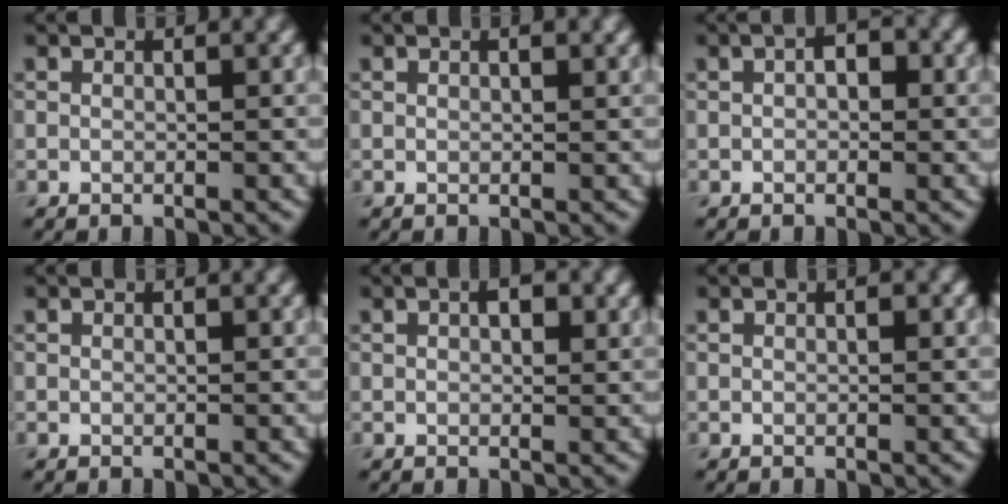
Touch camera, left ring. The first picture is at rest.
{"total": 1.1, "force": [0.6, 0.3, 0.8], "torque": [-0.013, 0.000, 0.009]}
{"total": 2.2, "force": [0.4, 1.2, 1.8], "torque": [-0.025, 0.007, 0.001]}
{"total": 0.0}
{"total": 1.9, "force": [0.7, 1.0, 1.5], "torque": [-0.020, 0.003, 0.010]}
{"total": 0.8, "force": [0.2, 0.3, 0.7], "torque": [-0.007, 0.001, 0.003]}